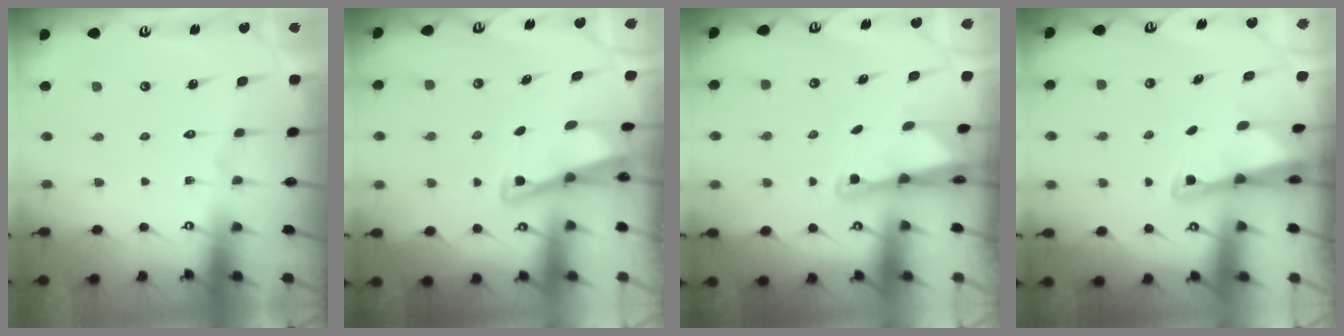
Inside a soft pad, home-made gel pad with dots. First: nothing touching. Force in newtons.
{"total": 2.8, "press": 2.8, "slide": 0.4}
{"total": 1.8, "press": 1.8, "slide": 0.3}
{"total": 2.4, "press": 2.4, "slide": 0.3}